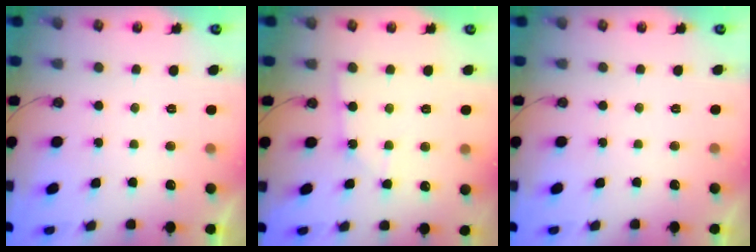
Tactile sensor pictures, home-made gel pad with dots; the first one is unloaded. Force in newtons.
{"total": 6.1, "press": 6.1, "slide": 0.6}
{"total": 0.0}